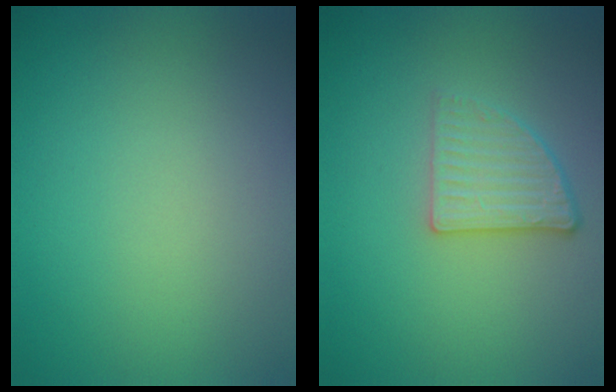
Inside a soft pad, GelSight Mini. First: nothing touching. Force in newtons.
{"total": 2.6, "press": 2.3, "slide": 1.3}